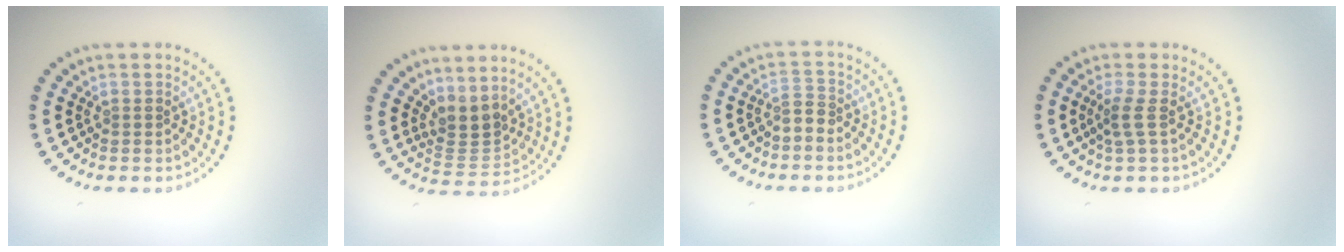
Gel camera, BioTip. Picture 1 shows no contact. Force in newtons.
{"total": 2.9, "press": 2.1, "slide": 2.0}
{"total": 1.6, "press": 1.2, "slide": 1.1}
{"total": 1.8, "press": 1.1, "slide": 1.4}